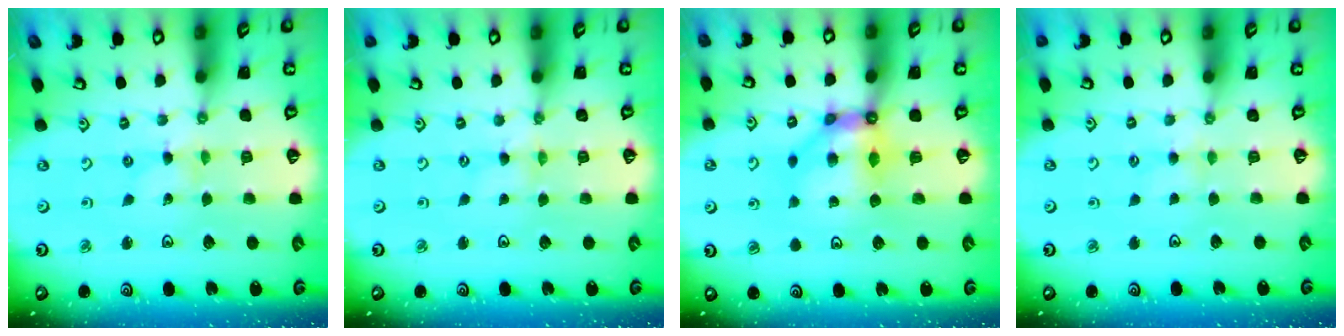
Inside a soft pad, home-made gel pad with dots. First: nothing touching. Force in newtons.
{"total": 0.0}
{"total": 8.9, "press": 8.9, "slide": 1.0}
{"total": 2.8, "press": 2.8, "slide": 0.3}